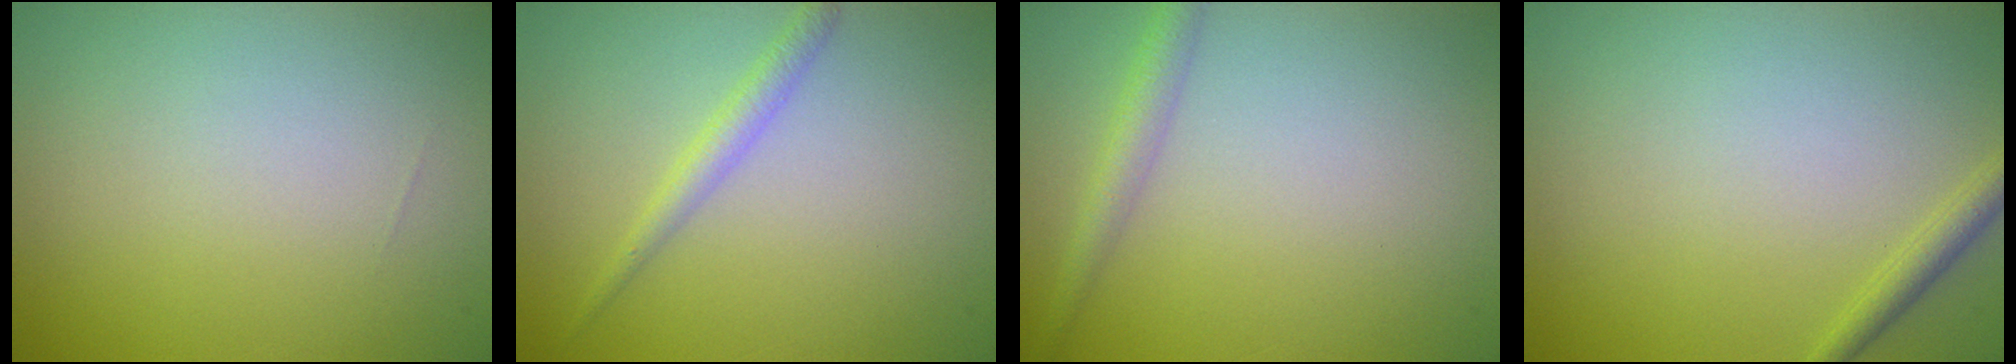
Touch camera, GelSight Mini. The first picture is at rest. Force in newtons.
{"total": 1.6, "press": 1.6, "slide": 0.0}
{"total": 2.2, "press": 2.2, "slide": 0.1}
{"total": 1.4, "press": 1.4, "slide": 0.1}